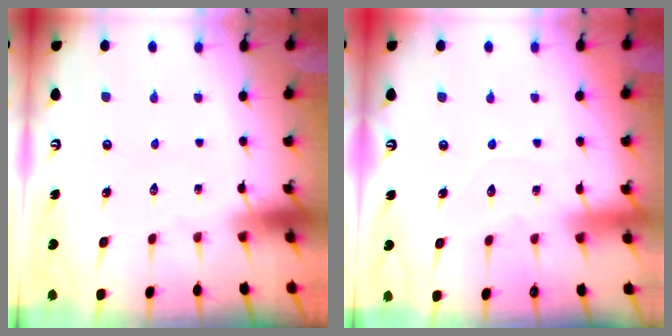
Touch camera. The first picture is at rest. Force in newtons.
{"total": 4.7, "press": 4.6, "slide": 0.4}